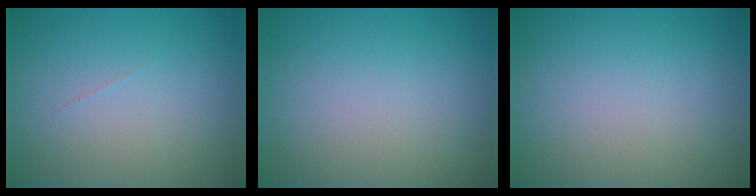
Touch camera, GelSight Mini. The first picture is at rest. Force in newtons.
{"total": 0.0}
{"total": 0.0}